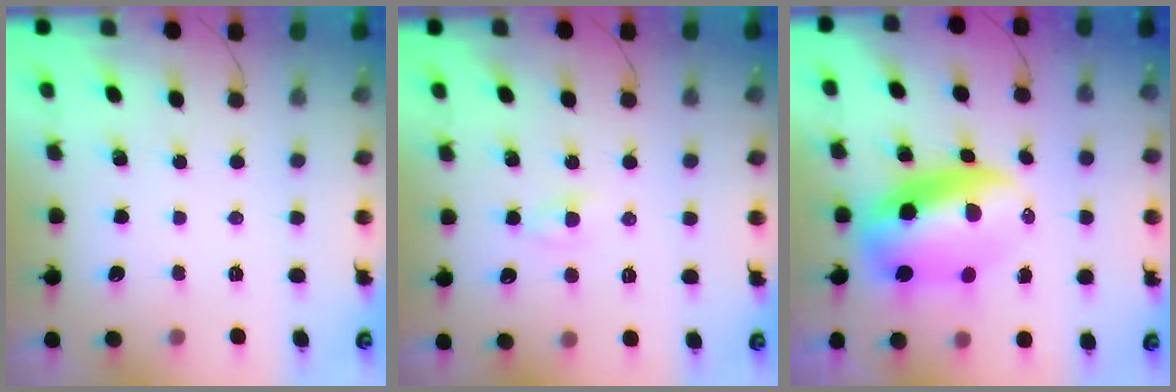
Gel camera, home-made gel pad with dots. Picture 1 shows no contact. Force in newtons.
{"total": 1.9, "press": 1.8, "slide": 0.6}
{"total": 11.9, "press": 11.4, "slide": 3.3}